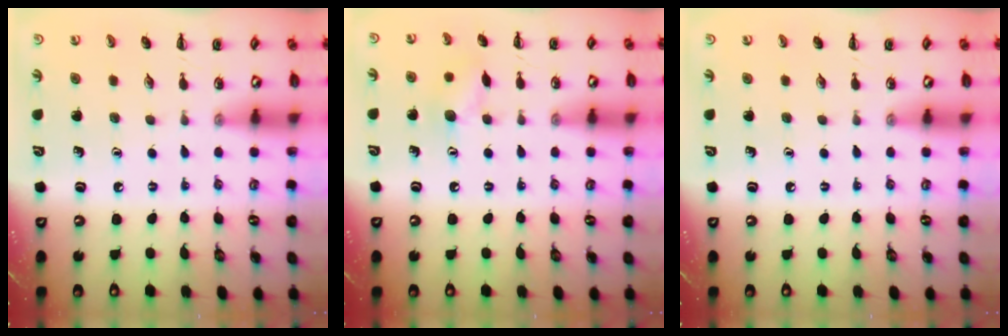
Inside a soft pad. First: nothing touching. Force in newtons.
{"total": 7.0, "press": 7.0, "slide": 0.7}
{"total": 0.0}